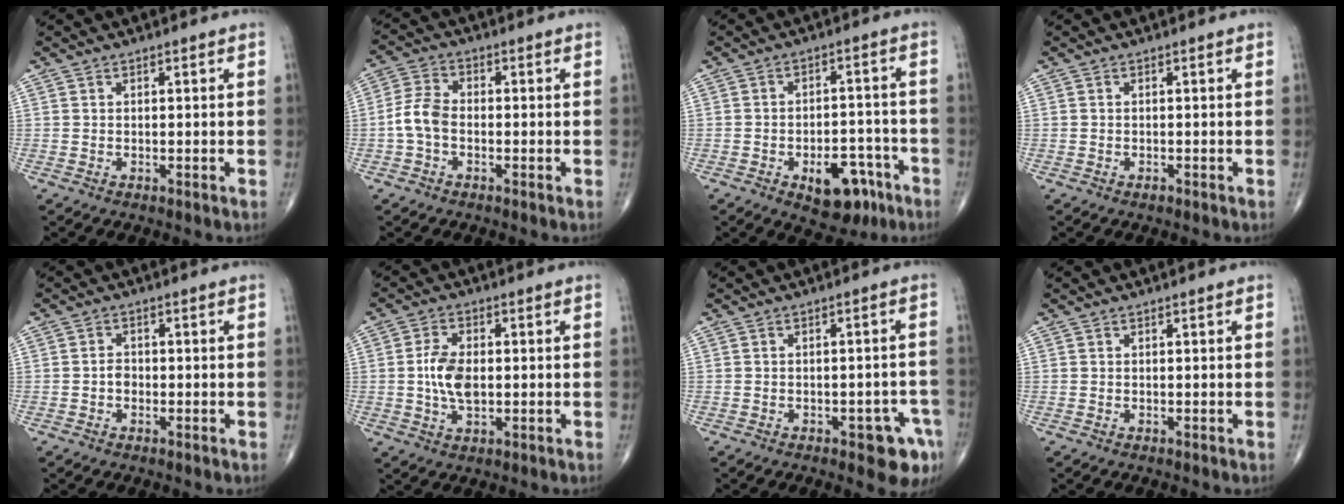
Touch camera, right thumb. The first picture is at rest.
{"total": 5.5, "force": [-1.3, 3.5, 4.0], "torque": [-0.085, 0.020, -0.034]}
{"total": 10.7, "force": [-5.4, 5.9, 7.1], "torque": [-0.070, 0.039, -0.067]}
{"total": 0.6, "force": [-0.4, 0.3, 0.3], "torque": [-0.005, 0.000, -0.007]}
{"total": 1.8, "force": [-0.6, 1.4, 1.0], "torque": [-0.010, 0.006, -0.013]}
{"total": 6.9, "force": [-0.1, 3.9, 5.8], "torque": [-0.111, 0.001, -0.004]}
{"total": 6.9, "force": [-3.4, 2.8, 5.3], "torque": [-0.043, 0.017, -0.036]}
{"total": 0.0}